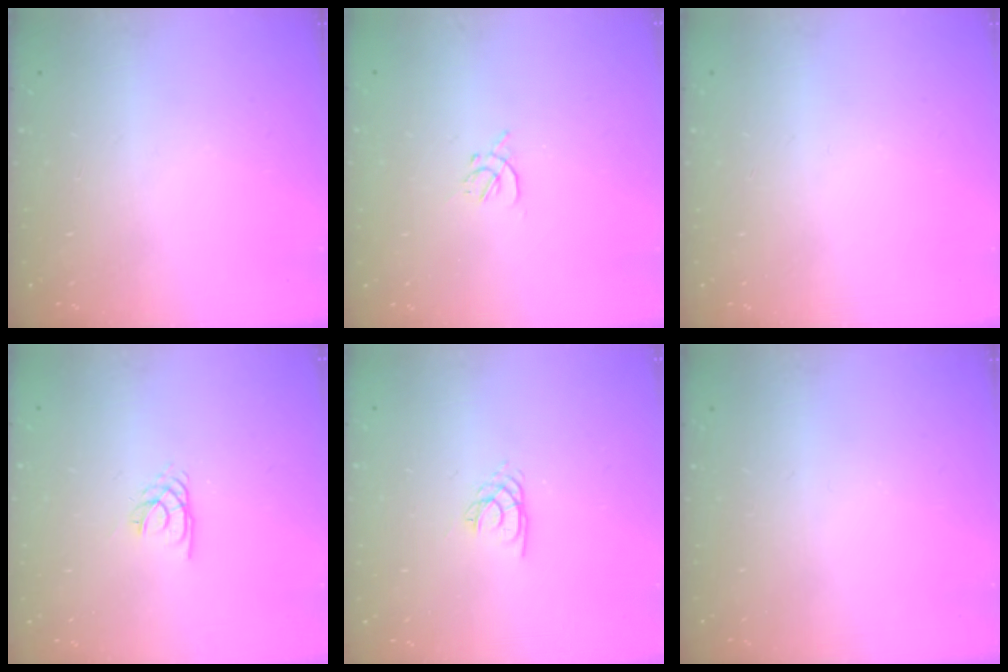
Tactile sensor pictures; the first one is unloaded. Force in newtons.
{"total": 1.9, "press": 1.8, "slide": 0.5}
{"total": 0.0}
{"total": 2.2, "press": 2.2, "slide": 0.3}
{"total": 1.8, "press": 1.8, "slide": 0.2}
{"total": 0.0}